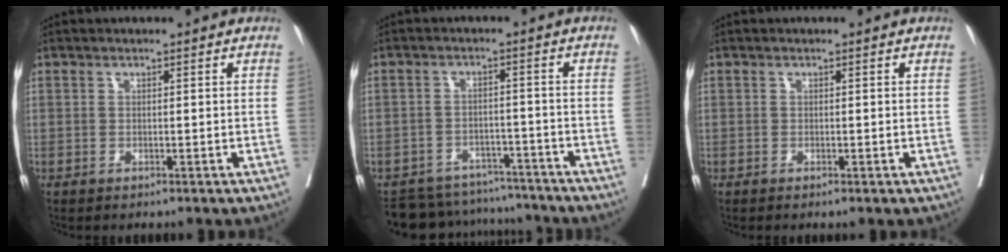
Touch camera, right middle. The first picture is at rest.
{"total": 11.0, "force": [-10.4, 3.8, 0.7], "torque": [-0.009, 0.015, -0.139]}
{"total": 0.7, "force": [-0.5, 0.2, 0.5], "torque": [-0.006, -0.003, -0.005]}